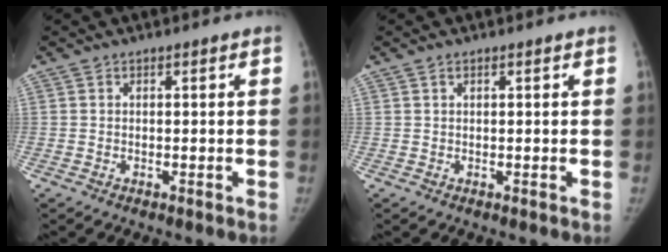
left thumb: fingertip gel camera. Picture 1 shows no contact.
{"total": 0.5, "force": [0.4, 0.2, 0.2], "torque": [-0.004, -0.001, 0.007]}